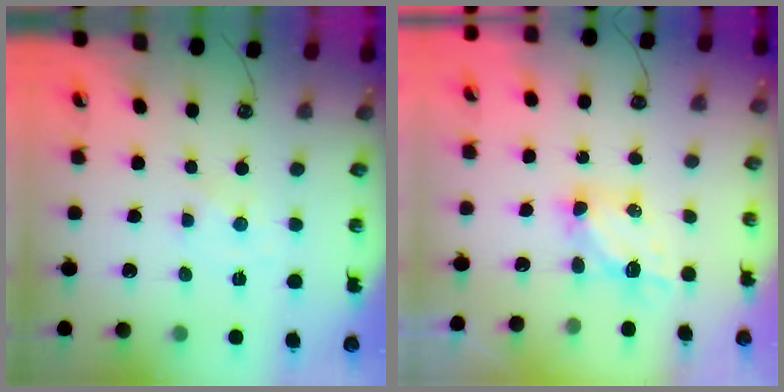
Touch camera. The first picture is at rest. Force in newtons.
{"total": 5.9, "press": 5.9, "slide": 0.4}